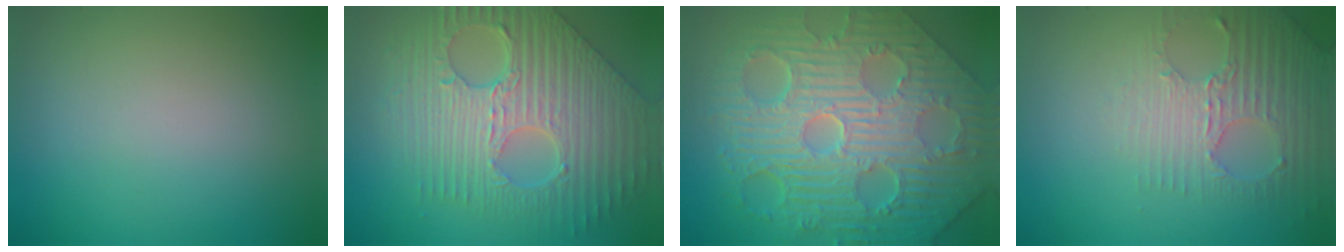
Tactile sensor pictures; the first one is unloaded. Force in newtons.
{"total": 10.1, "press": 7.0, "slide": 7.3}
{"total": 12.4, "press": 8.2, "slide": 9.3}
{"total": 3.2, "press": 3.1, "slide": 0.7}